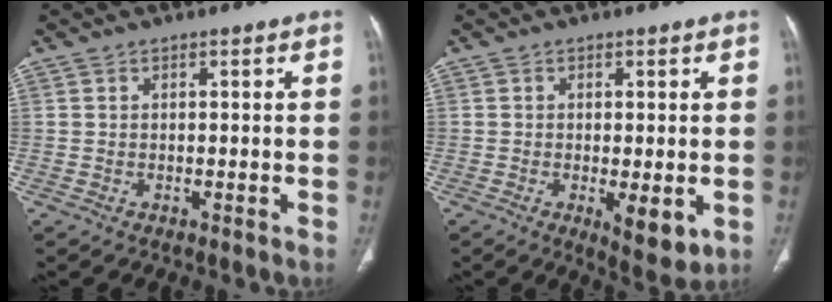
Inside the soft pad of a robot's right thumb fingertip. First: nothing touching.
{"total": 6.5, "force": [-1.6, 2.3, 5.9], "torque": [-0.084, -0.018, -0.017]}